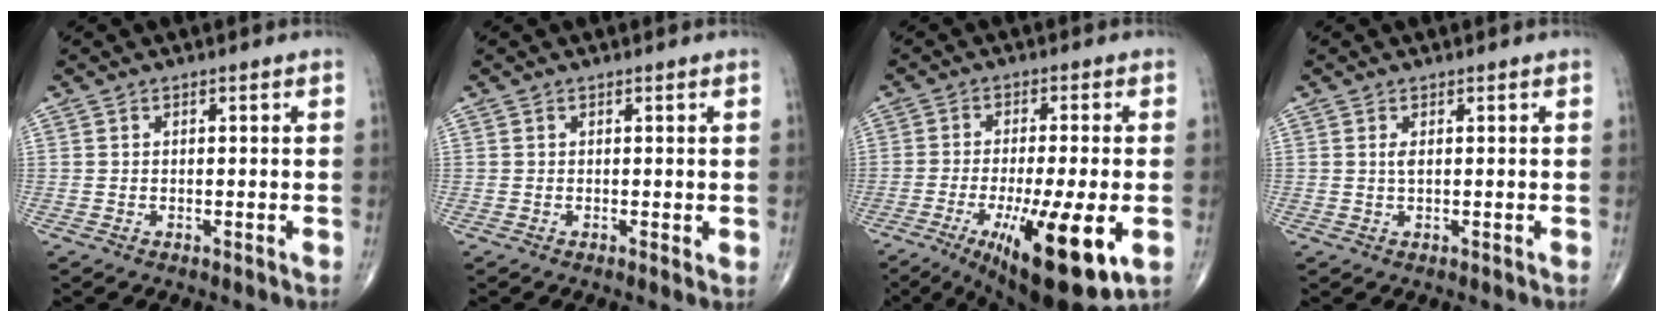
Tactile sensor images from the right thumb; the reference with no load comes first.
{"total": 0.8, "force": [0.0, 0.3, 0.8], "torque": [-0.007, -0.003, -0.003]}
{"total": 18.9, "force": [-6.3, 4.8, 17.1], "torque": [-0.250, -0.018, -0.083]}
{"total": 1.1, "force": [0.3, 0.3, 1.0], "torque": [-0.025, 0.000, 0.007]}